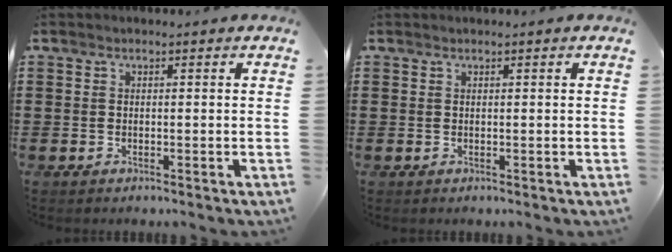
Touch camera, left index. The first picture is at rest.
{"total": 0.0}